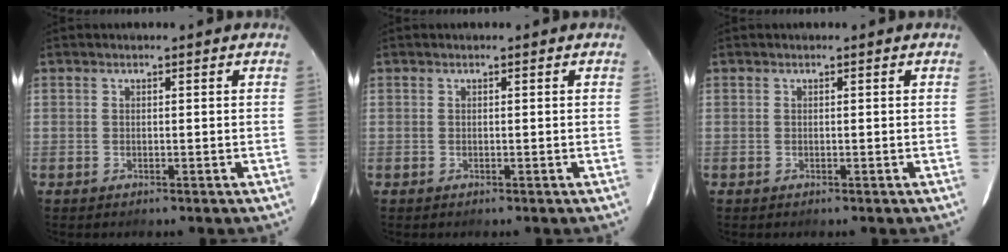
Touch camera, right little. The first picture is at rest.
{"total": 0.0}
{"total": 0.0}